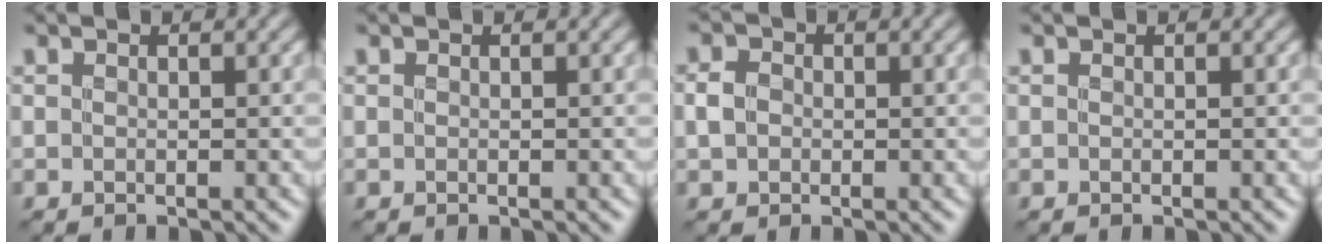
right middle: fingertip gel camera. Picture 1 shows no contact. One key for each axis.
{"total": 0.0}
{"total": 1.8, "fx": 0.0, "fy": 1.6, "fz": 0.9, "tx": -0.019, "ty": 0.000, "tz": -0.006}
{"total": 0.0}